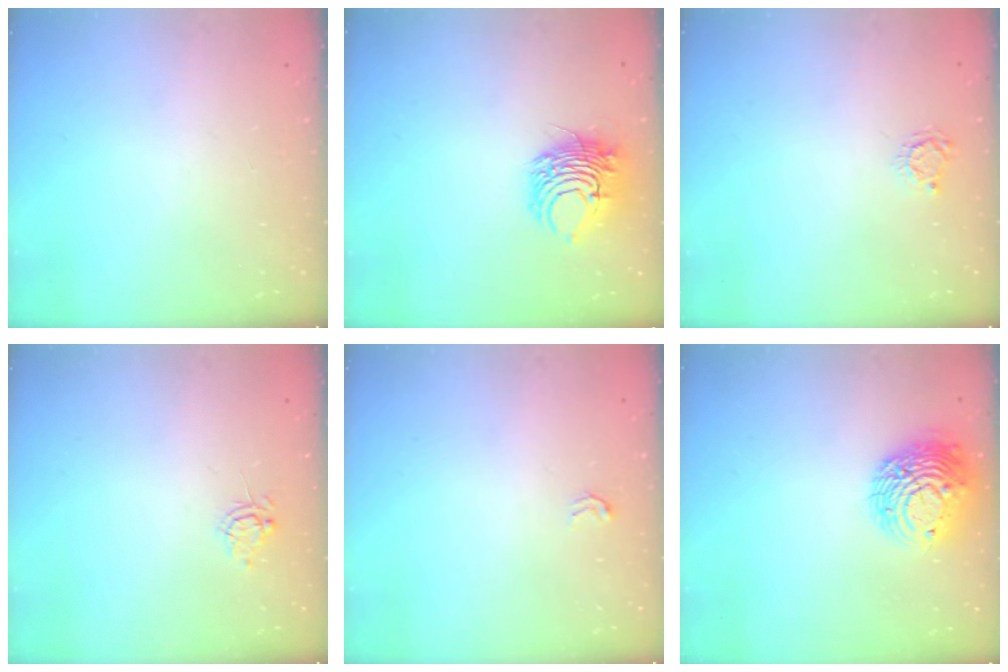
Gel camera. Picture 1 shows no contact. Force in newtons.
{"total": 8.5, "press": 8.4, "slide": 1.4}
{"total": 3.4, "press": 3.4, "slide": 0.4}
{"total": 4.7, "press": 4.6, "slide": 0.7}
{"total": 2.5, "press": 2.5, "slide": 0.5}
{"total": 12.6, "press": 12.5, "slide": 1.4}